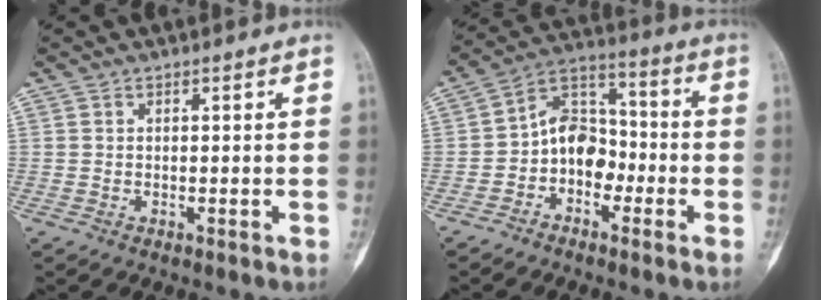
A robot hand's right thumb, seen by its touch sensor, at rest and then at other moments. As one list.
[{"total": 9.7, "force": [-2.8, 7.1, 5.9], "torque": [-0.063, 0.047, -0.064]}]